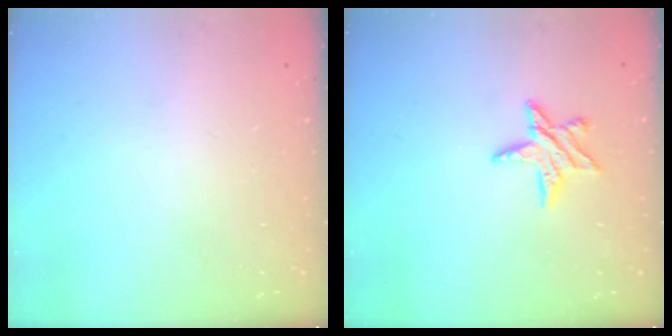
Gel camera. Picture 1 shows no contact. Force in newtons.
{"total": 7.2, "press": 7.2, "slide": 0.5}